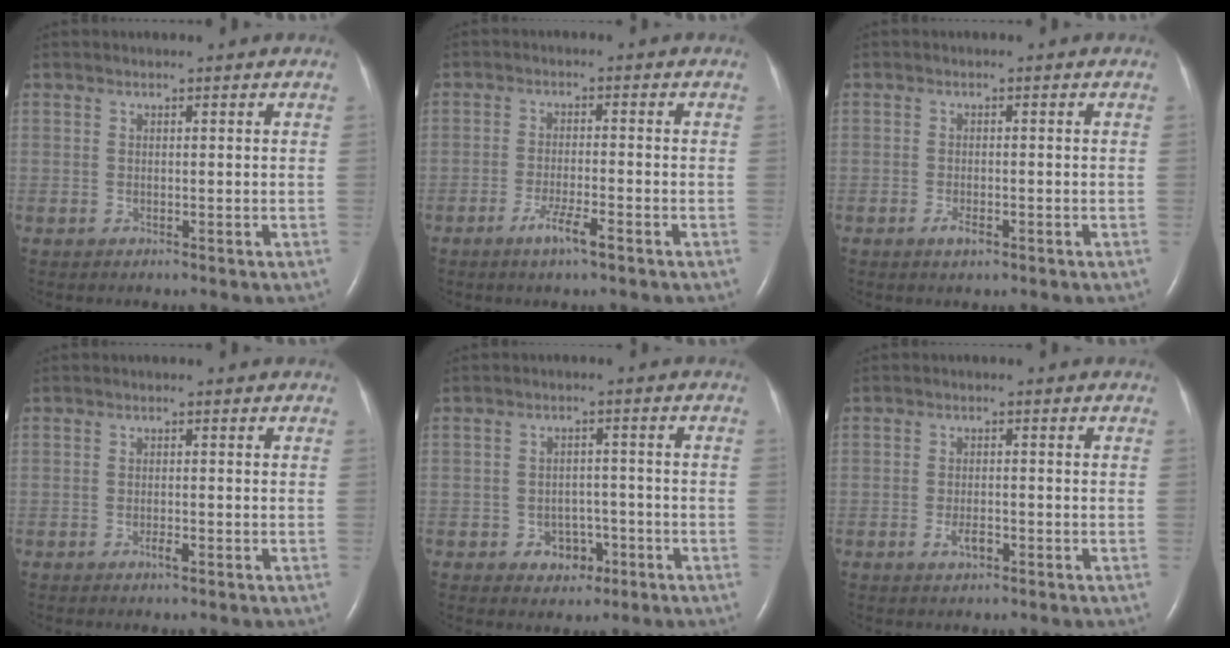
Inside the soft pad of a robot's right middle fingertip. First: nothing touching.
{"total": 4.1, "force": [-2.5, 0.2, 3.2], "torque": [-0.064, -0.005, -0.047]}
{"total": 1.8, "force": [-1.1, 0.6, 1.4], "torque": [-0.027, -0.001, -0.017]}
{"total": 1.2, "force": [-0.7, 0.2, 0.9], "torque": [-0.020, -0.001, -0.011]}
{"total": 4.2, "force": [-2.0, 3.2, 1.8], "torque": [-0.021, 0.013, -0.022]}
{"total": 2.3, "force": [-1.2, 0.9, 1.8], "torque": [-0.037, 0.001, -0.021]}